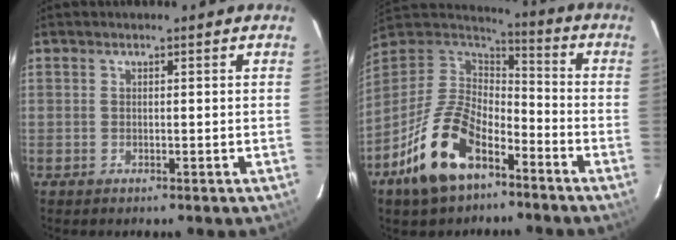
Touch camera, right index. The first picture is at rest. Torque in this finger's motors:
{"motor_torque": [0.60, -0.55, 0.93, 0.21]}